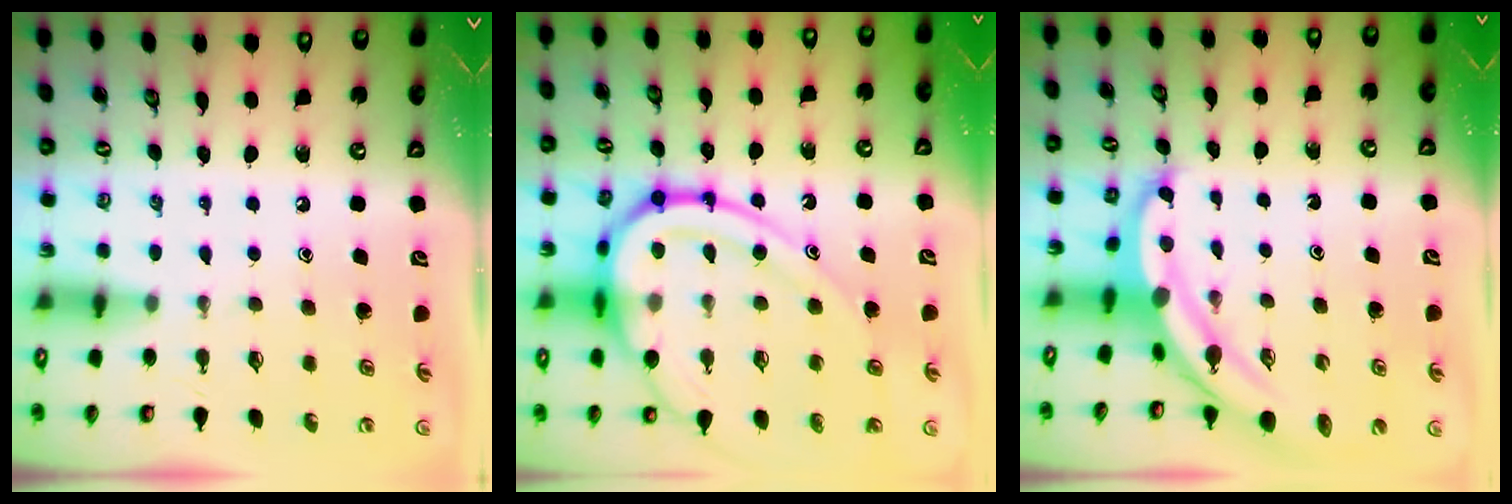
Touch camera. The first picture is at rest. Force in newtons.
{"total": 22.0, "press": 21.9, "slide": 2.3}
{"total": 5.9, "press": 5.9, "slide": 0.3}